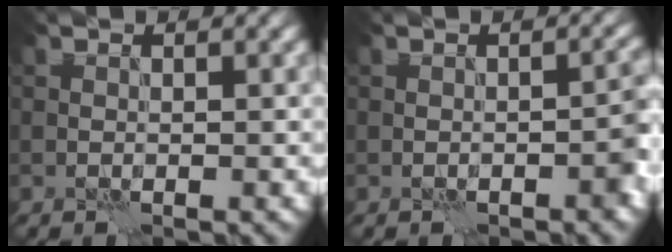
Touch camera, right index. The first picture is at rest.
{"total": 1.9, "force": [-0.9, 0.6, 1.6], "torque": [-0.021, 0.010, -0.014]}